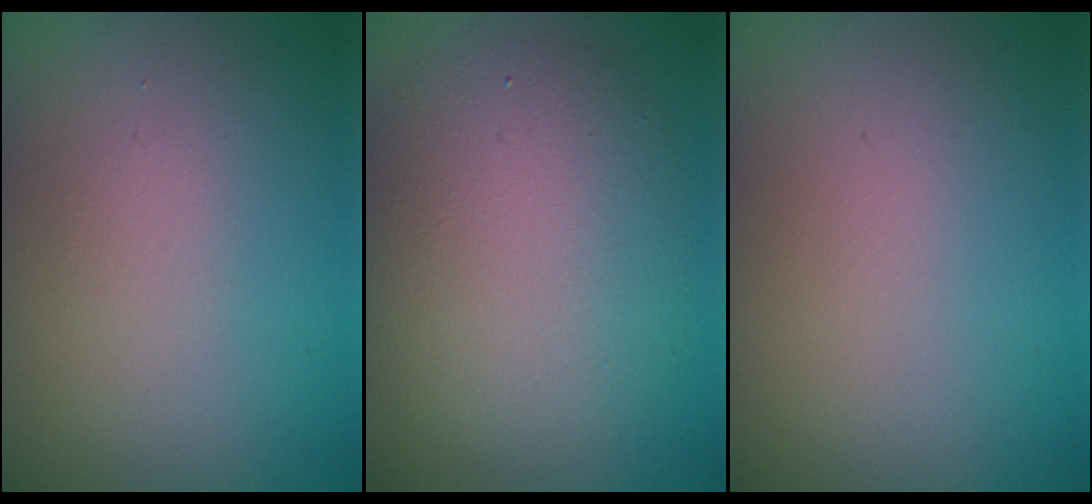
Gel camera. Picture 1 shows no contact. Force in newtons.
{"total": 7.0, "press": 7.0, "slide": 0.3}
{"total": 0.0}